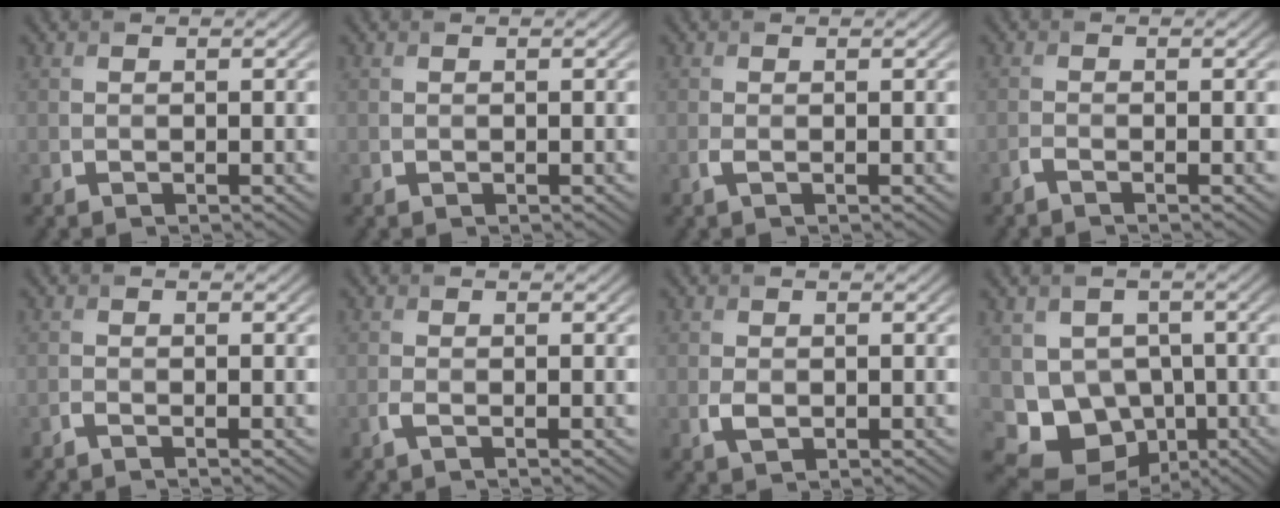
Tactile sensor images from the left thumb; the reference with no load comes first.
{"total": 0.0}
{"total": 0.8, "force": [-0.1, 0.2, 0.7], "torque": [-0.019, -0.003, -0.003]}
{"total": 1.0, "force": [-0.8, 0.0, 0.6], "torque": [-0.012, 0.000, -0.021]}
{"total": 0.7, "force": [-0.5, 0.1, 0.4], "torque": [-0.008, 0.000, -0.012]}
{"total": 0.9, "force": [-0.4, 0.2, 0.8], "torque": [-0.020, -0.001, -0.011]}
{"total": 1.6, "force": [-0.2, 1.1, 1.1], "torque": [-0.028, -0.006, -0.001]}
{"total": 8.5, "force": [-1.7, 7.5, 3.8], "torque": [-0.074, -0.028, -0.036]}